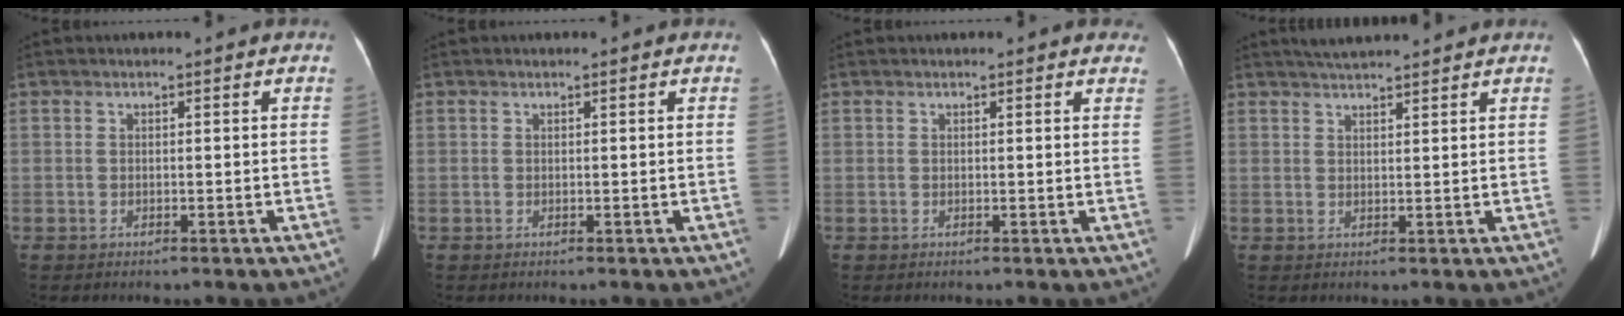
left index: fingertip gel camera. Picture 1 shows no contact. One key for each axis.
{"total": 0.0}
{"total": 3.2, "fx": 2.8, "fy": 1.0, "fz": 1.2, "tx": -0.006, "ty": 0.010, "tz": 0.016}
{"total": 5.0, "fx": 4.6, "fy": 0.4, "fz": 1.9, "tx": -0.032, "ty": 0.030, "tz": 0.077}